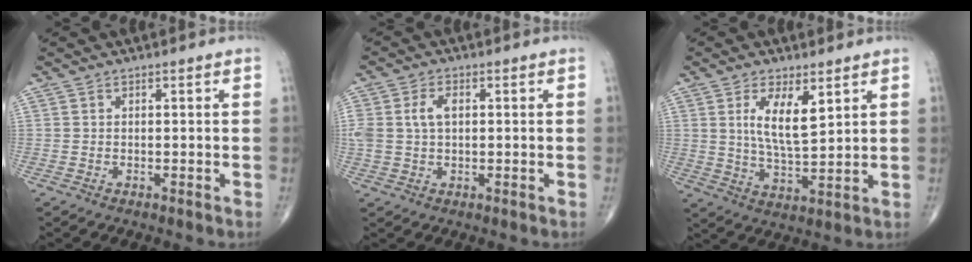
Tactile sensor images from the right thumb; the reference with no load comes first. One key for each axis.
{"total": 5.3, "fx": 1.0, "fy": 3.2, "fz": 4.1, "tx": -0.097, "ty": 0.012, "tz": 0.020}
{"total": 8.9, "fx": 3.6, "fy": 3.2, "fz": 7.5, "tx": -0.122, "ty": -0.029, "tz": 0.073}